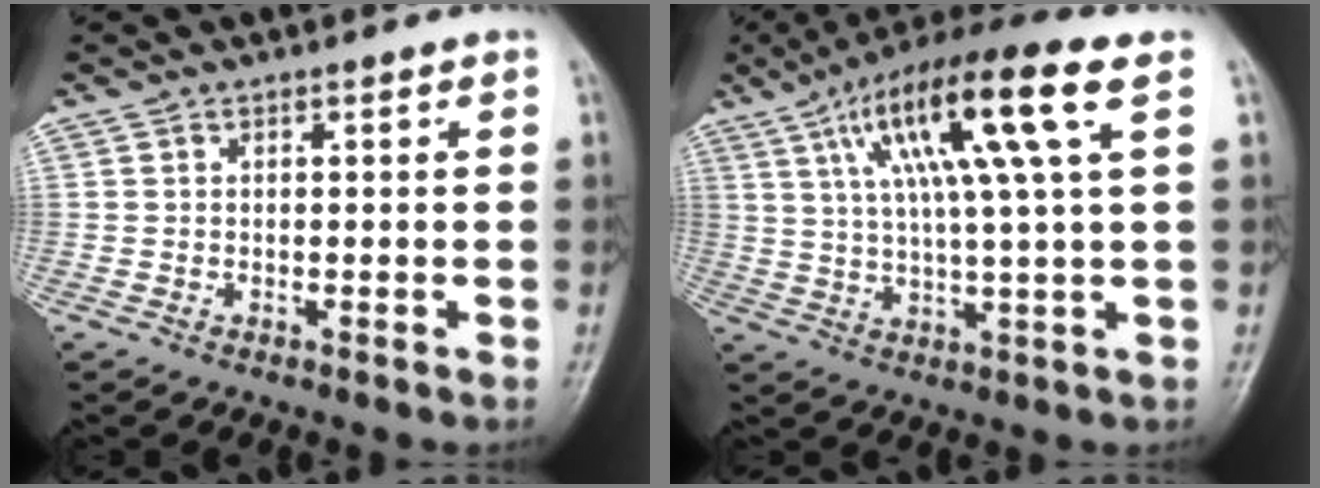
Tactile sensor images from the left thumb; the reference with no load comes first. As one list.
[{"total": 16.7, "force": [6.2, 1.6, 15.4], "torque": [-0.280, 0.007, 0.101]}]